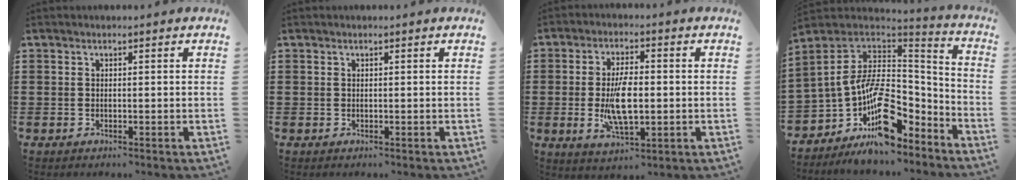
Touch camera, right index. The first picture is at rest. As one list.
[{"total": 0.0}, {"total": 8.7, "force": [-0.8, 3.6, 7.9], "torque": [-0.164, -0.004, -0.017]}, {"total": 12.9, "force": [-5.3, 7.4, 9.2], "torque": [-0.169, -0.003, -0.104]}]